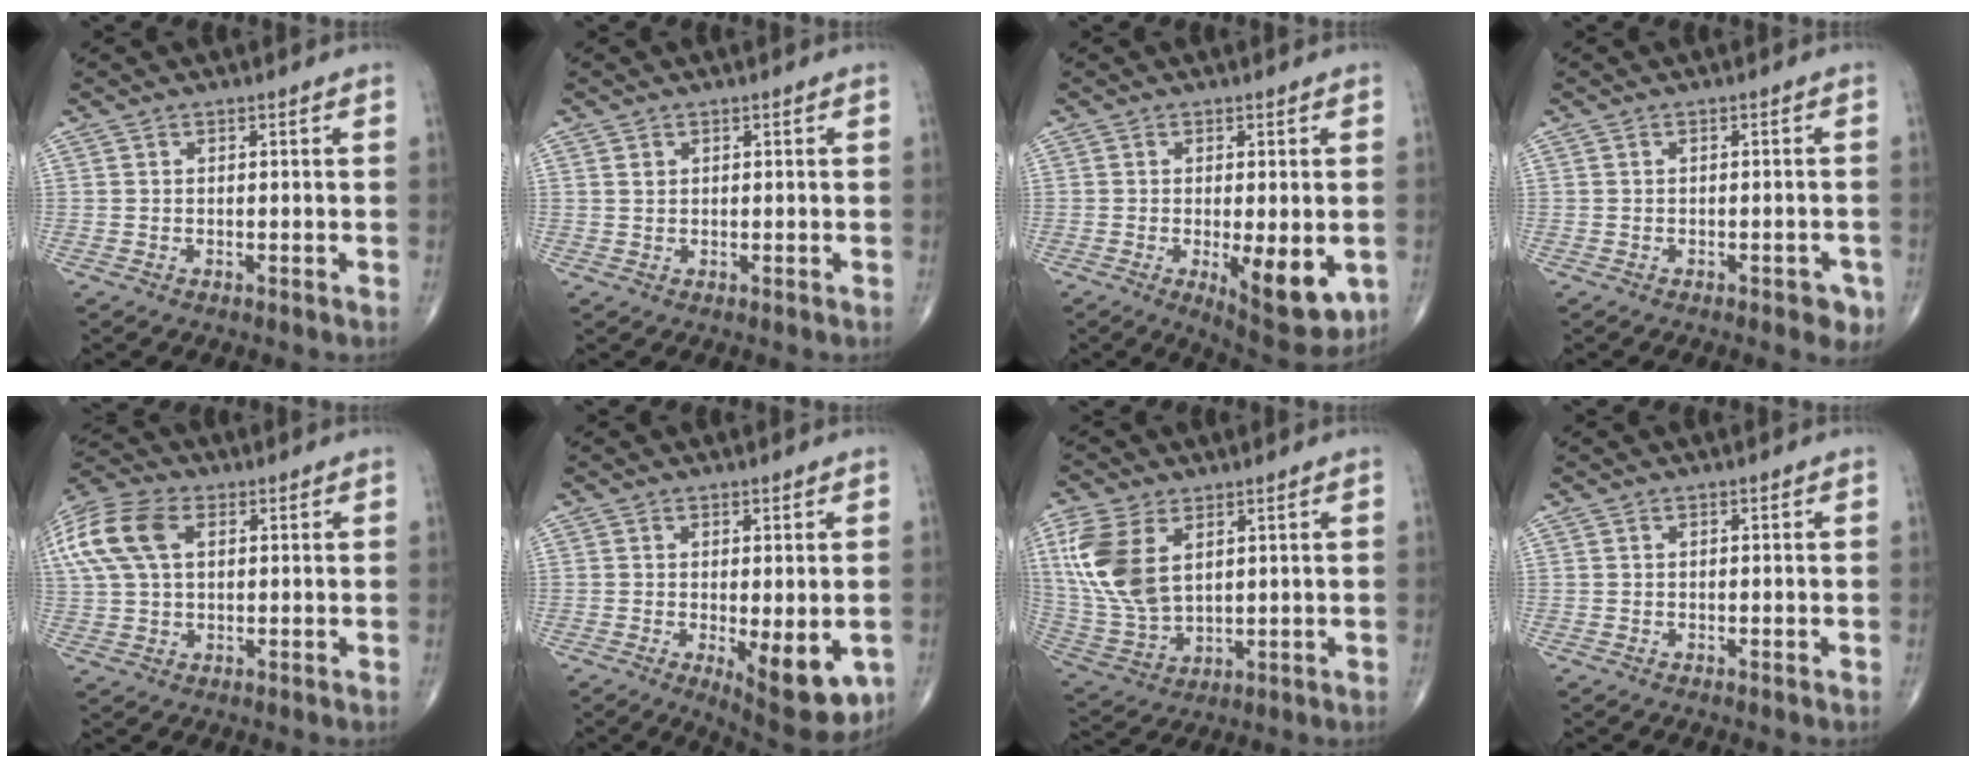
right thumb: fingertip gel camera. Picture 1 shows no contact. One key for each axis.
{"total": 1.1, "fx": 0.5, "fy": 0.8, "fz": 0.4, "tx": -0.002, "ty": -0.001, "tz": 0.010}
{"total": 11.3, "fx": -2.8, "fy": 4.0, "fz": 10.2, "tx": -0.130, "ty": -0.023, "tz": -0.030}
{"total": 3.5, "fx": -1.9, "fy": 1.5, "fz": 2.5, "tx": -0.015, "ty": 0.005, "tz": -0.021}
{"total": 17.0, "fx": 5.4, "fy": 10.8, "fz": 11.9, "tx": -0.294, "ty": 0.033, "tz": 0.099}
{"total": 10.4, "fx": -2.8, "fy": 3.8, "fz": 9.3, "tx": -0.111, "ty": -0.022, "tz": -0.029}
{"total": 14.2, "fx": 4.8, "fy": 8.4, "fz": 10.4, "tx": -0.227, "ty": -0.014, "tz": 0.108}
{"total": 0.0}